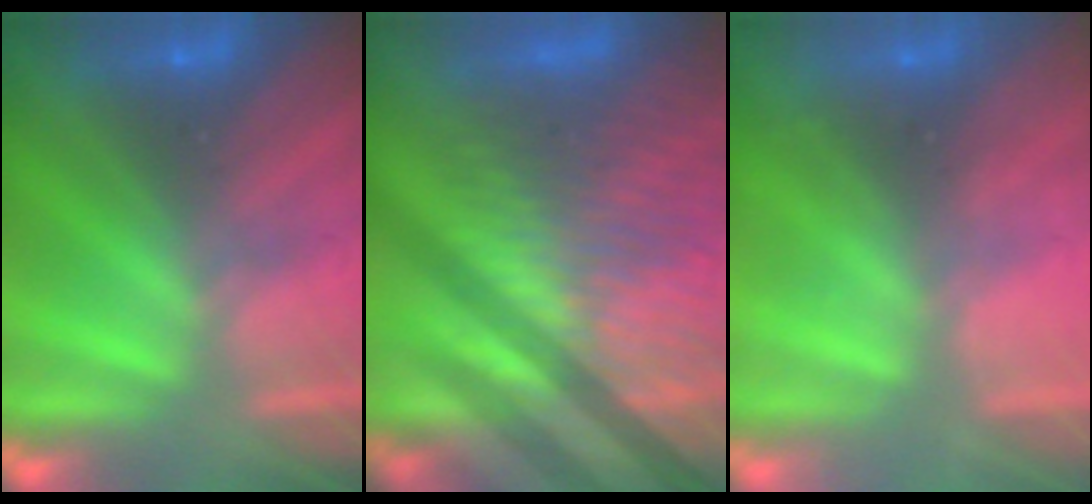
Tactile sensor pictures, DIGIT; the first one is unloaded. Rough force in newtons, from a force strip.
{"total": 7.2}
{"total": 2.1}